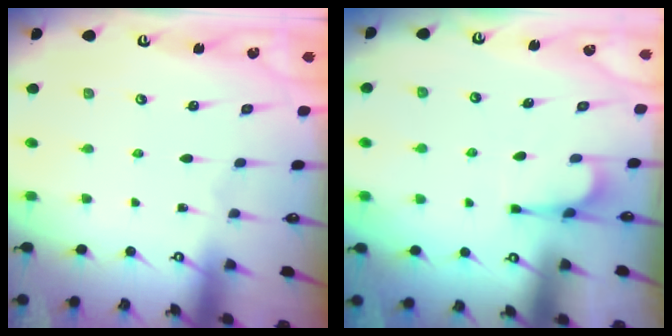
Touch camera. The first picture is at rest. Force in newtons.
{"total": 1.0, "press": 0.3, "slide": 1.0}